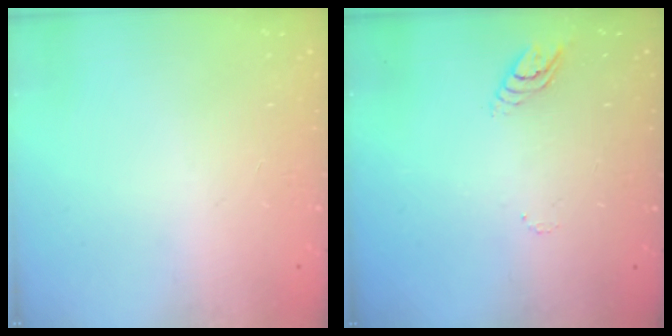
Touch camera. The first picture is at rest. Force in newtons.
{"total": 3.6, "press": 3.6, "slide": 0.3}